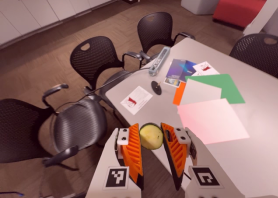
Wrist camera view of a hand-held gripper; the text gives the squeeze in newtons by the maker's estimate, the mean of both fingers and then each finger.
{"total": 6.3, "left": 5.9, "right": 6.6}